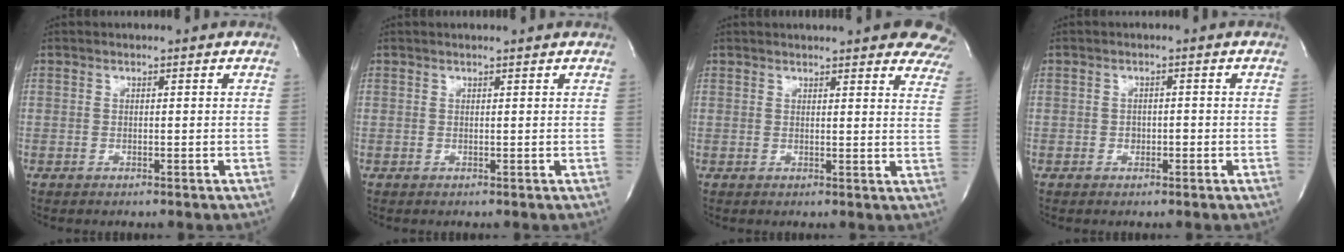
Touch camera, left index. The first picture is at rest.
{"total": 2.0, "force": [1.9, -0.2, 0.7], "torque": [-0.014, 0.008, 0.022]}
{"total": 19.3, "force": [17.2, 3.8, 7.9], "torque": [-0.101, -0.035, 0.180]}
{"total": 1.2, "force": [-0.4, 0.9, 0.6], "torque": [-0.007, 0.004, -0.005]}